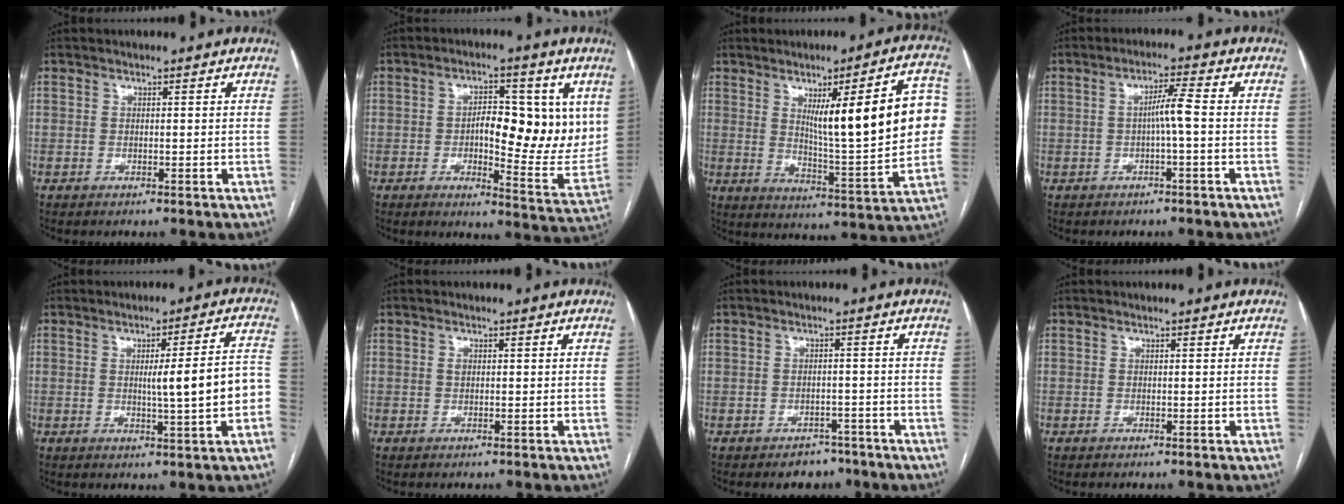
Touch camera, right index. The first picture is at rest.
{"total": 13.5, "force": [2.3, 5.3, 12.3], "torque": [-0.152, 0.006, 0.038]}
{"total": 18.7, "force": [3.6, 2.0, 18.2], "torque": [-0.245, 0.009, 0.054]}
{"total": 3.7, "force": [-0.5, -0.3, 3.7], "torque": [-0.064, 0.009, -0.006]}
{"total": 9.1, "force": [-1.0, 0.1, 9.1], "torque": [-0.120, 0.014, -0.013]}
{"total": 0.9, "force": [0.2, 0.5, 0.7], "torque": [-0.015, 0.004, 0.005]}
{"total": 3.7, "force": [-2.7, 2.4, 0.7], "torque": [-0.004, 0.012, -0.032]}
{"total": 0.0}